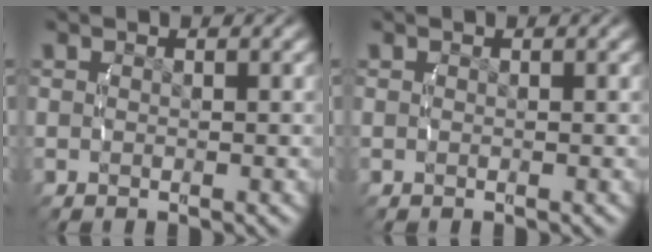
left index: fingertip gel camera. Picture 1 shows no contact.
{"total": 0.0}